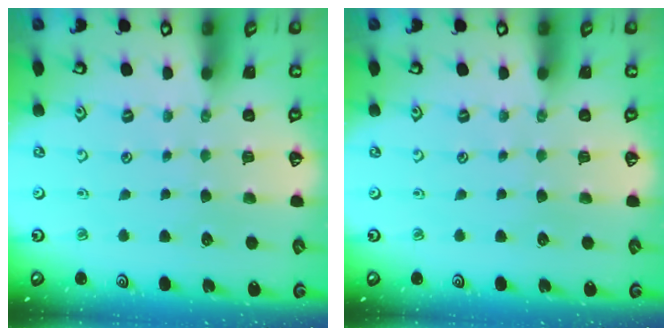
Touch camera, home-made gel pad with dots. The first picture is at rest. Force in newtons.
{"total": 0.0}